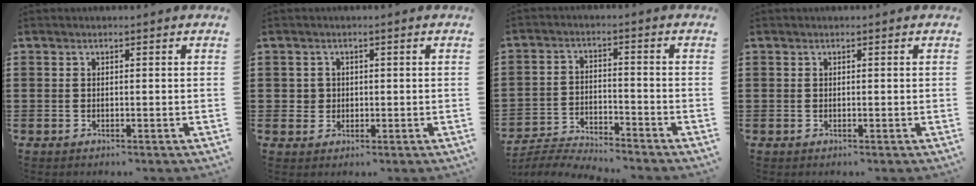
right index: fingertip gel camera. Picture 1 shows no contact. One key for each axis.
{"total": 1.6, "fx": 0.1, "fy": 1.6, "fz": 0.2, "tx": -0.011, "ty": 0.008, "tz": -0.001}
{"total": 4.5, "fx": -4.5, "fy": 0.1, "fz": 0.5, "tx": -0.028, "ty": -0.004, "tz": -0.098}
{"total": 0.0}